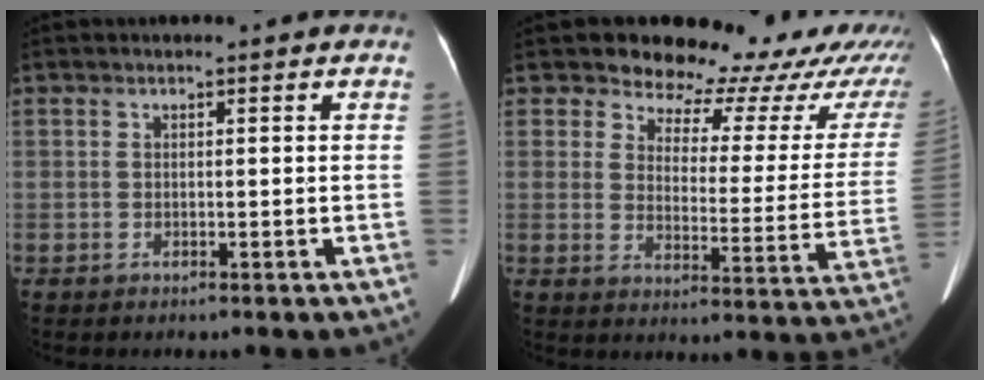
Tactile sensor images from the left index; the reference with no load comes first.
{"total": 20.7, "force": [18.9, 7.4, 3.6], "torque": [-0.007, -0.081, 0.186]}